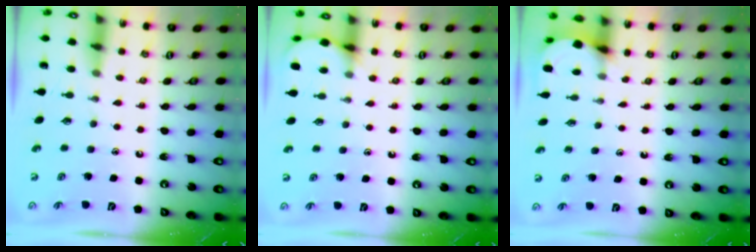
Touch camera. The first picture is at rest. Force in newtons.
{"total": 4.2, "press": 4.2, "slide": 0.4}
{"total": 2.9, "press": 2.9, "slide": 0.3}